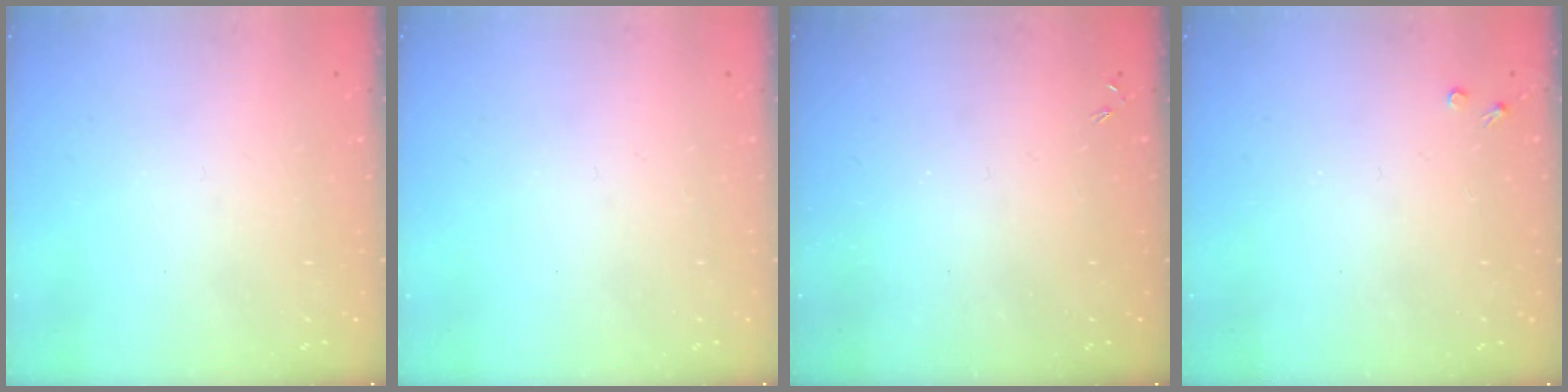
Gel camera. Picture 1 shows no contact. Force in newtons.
{"total": 0.0}
{"total": 0.0}
{"total": 2.7, "press": 2.7, "slide": 0.4}